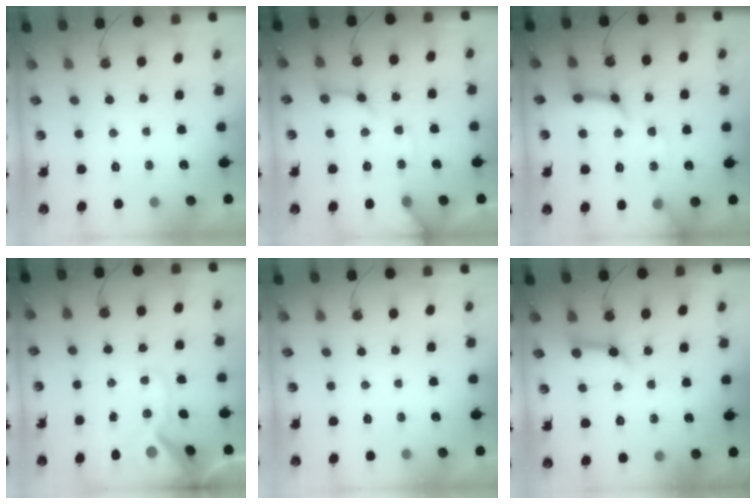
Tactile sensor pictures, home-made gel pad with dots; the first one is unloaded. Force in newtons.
{"total": 11.8, "press": 11.7, "slide": 1.7}
{"total": 13.3, "press": 13.2, "slide": 1.5}
{"total": 14.7, "press": 14.5, "slide": 2.2}
{"total": 0.0}
{"total": 11.1, "press": 11.1, "slide": 1.1}